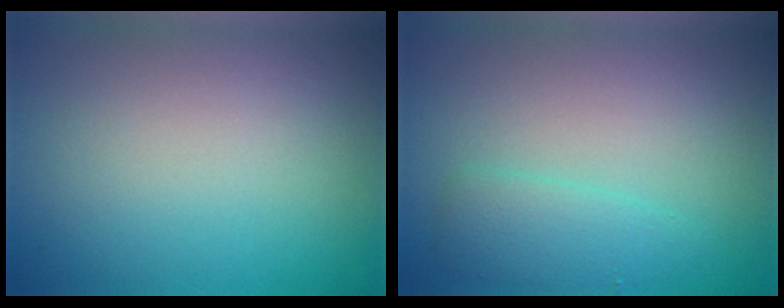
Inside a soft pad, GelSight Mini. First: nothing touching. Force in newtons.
{"total": 2.3, "press": 2.3, "slide": 0.0}